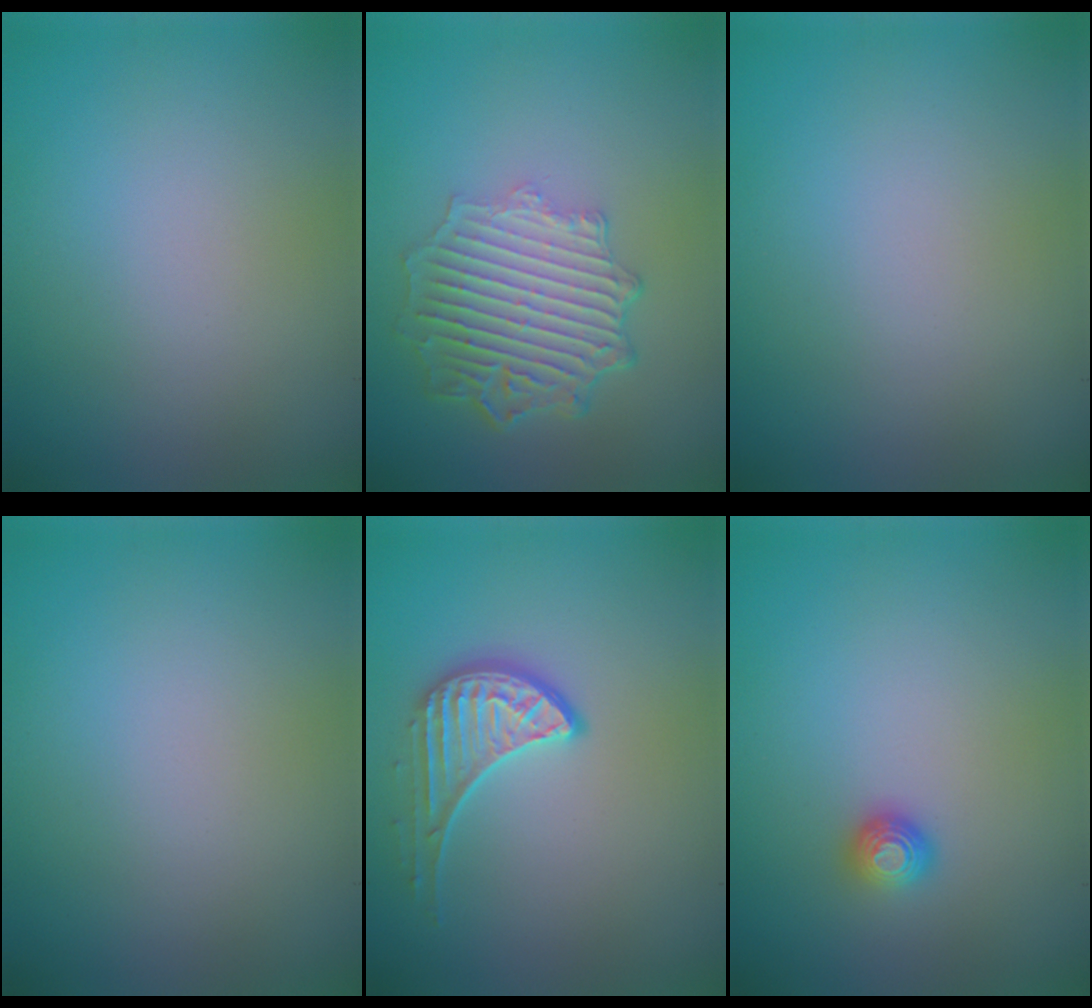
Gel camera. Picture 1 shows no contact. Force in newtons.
{"total": 6.3, "press": 4.8, "slide": 4.1}
{"total": 0.0}
{"total": 0.0}
{"total": 2.7, "press": 2.2, "slide": 1.6}
{"total": 1.3, "press": 1.0, "slide": 0.8}